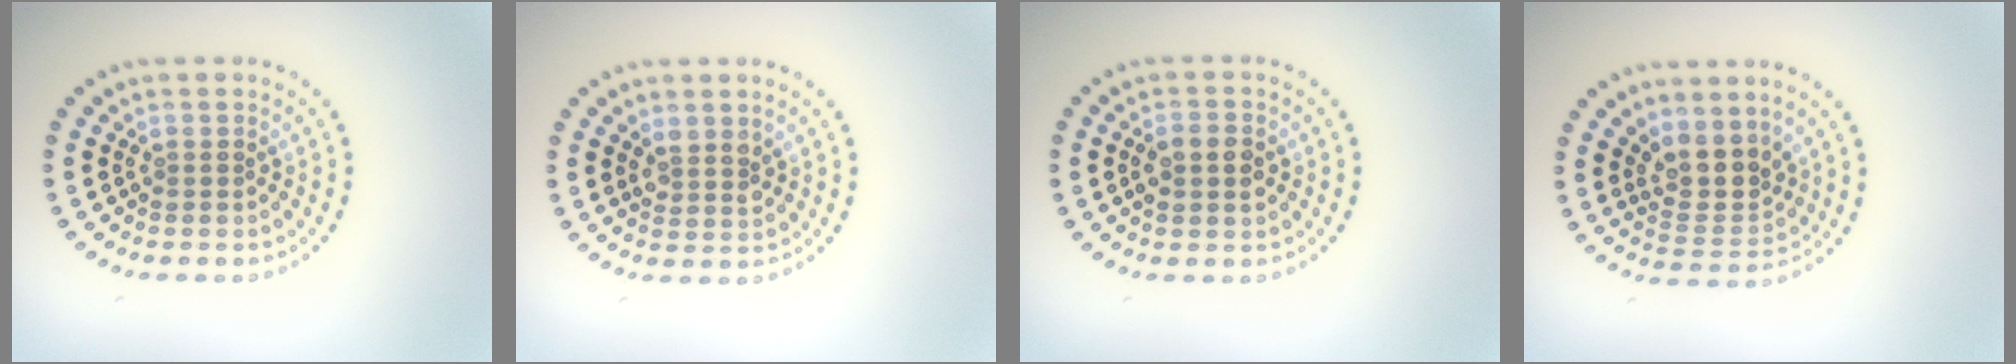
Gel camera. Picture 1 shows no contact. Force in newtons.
{"total": 1.7, "press": 1.5, "slide": 0.8}
{"total": 2.3, "press": 2.3, "slide": 0.0}
{"total": 3.8, "press": 3.2, "slide": 2.1}